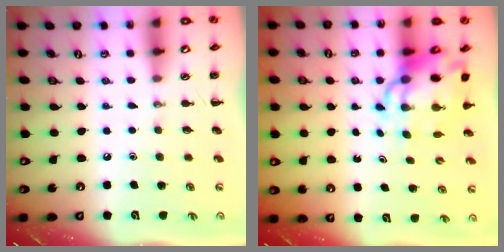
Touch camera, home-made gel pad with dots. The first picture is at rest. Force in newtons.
{"total": 11.3, "press": 10.9, "slide": 3.1}